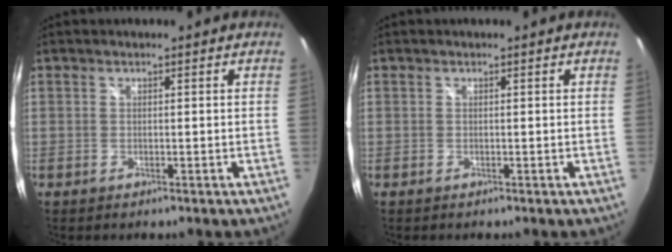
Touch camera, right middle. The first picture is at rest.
{"total": 0.0}